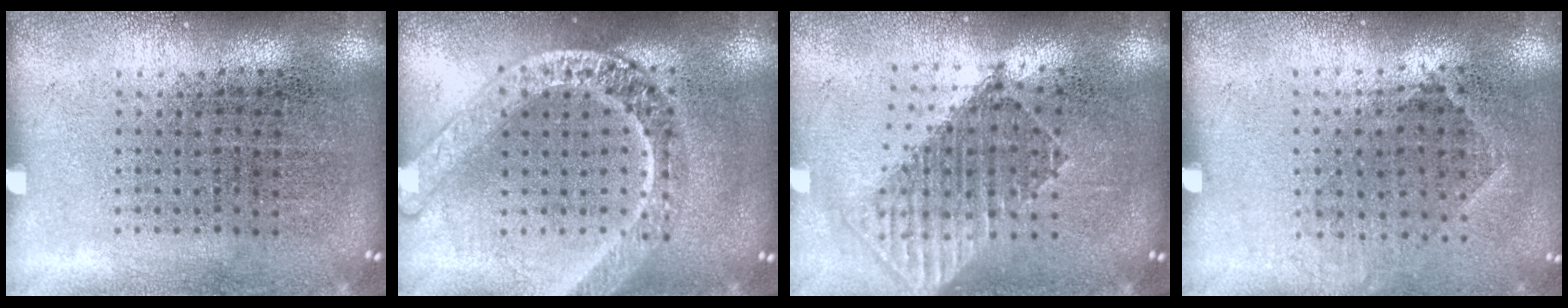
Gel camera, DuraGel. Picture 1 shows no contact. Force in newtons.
{"total": 2.6, "press": 2.6, "slide": 0.3}
{"total": 1.7, "press": 1.5, "slide": 0.9}
{"total": 0.9, "press": 0.6, "slide": 0.6}